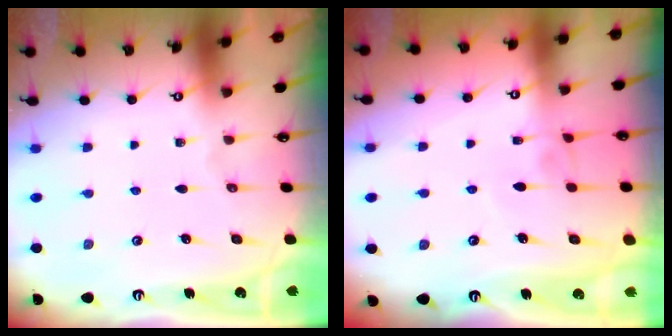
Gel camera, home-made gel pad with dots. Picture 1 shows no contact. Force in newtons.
{"total": 2.6, "press": 2.6, "slide": 0.4}